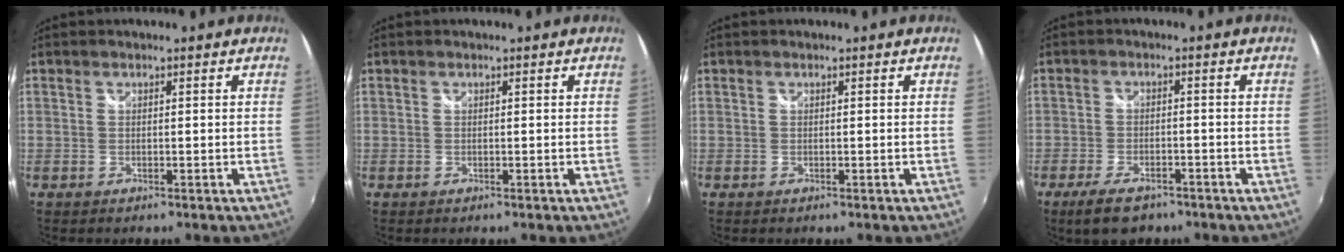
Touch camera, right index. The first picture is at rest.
{"total": 0.0}
{"total": 0.0}
{"total": 7.6, "force": [-5.6, 3.3, 4.0], "torque": [-0.100, -0.009, -0.094]}